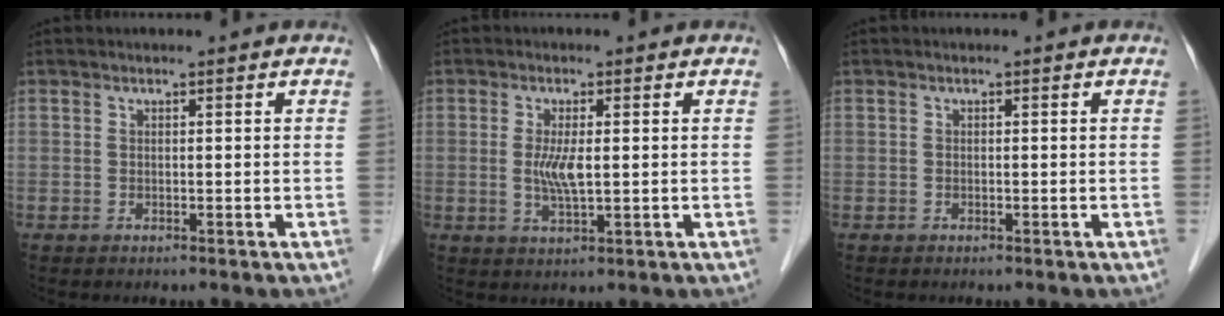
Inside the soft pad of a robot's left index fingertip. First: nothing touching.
{"total": 3.9, "force": [0.2, 0.8, 3.8], "torque": [-0.086, -0.007, 0.003]}
{"total": 0.0}